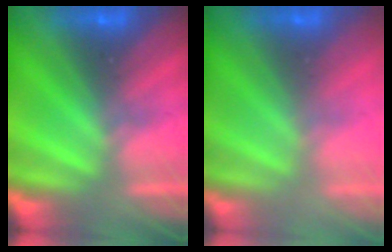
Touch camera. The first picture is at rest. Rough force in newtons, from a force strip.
{"total": 2.9}